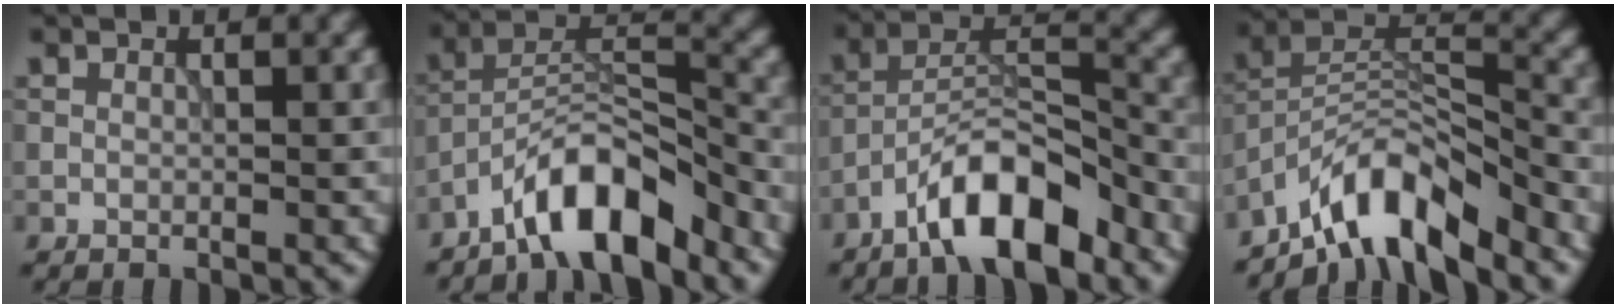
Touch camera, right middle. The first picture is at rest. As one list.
[{"total": 7.5, "force": [-5.6, 2.1, 4.6], "torque": [-0.072, 0.015, -0.103]}, {"total": 8.3, "force": [-5.6, 2.5, 5.5], "torque": [-0.085, 0.017, -0.101]}, {"total": 7.8, "force": [-6.1, 2.2, 4.3], "torque": [-0.063, 0.005, -0.122]}]